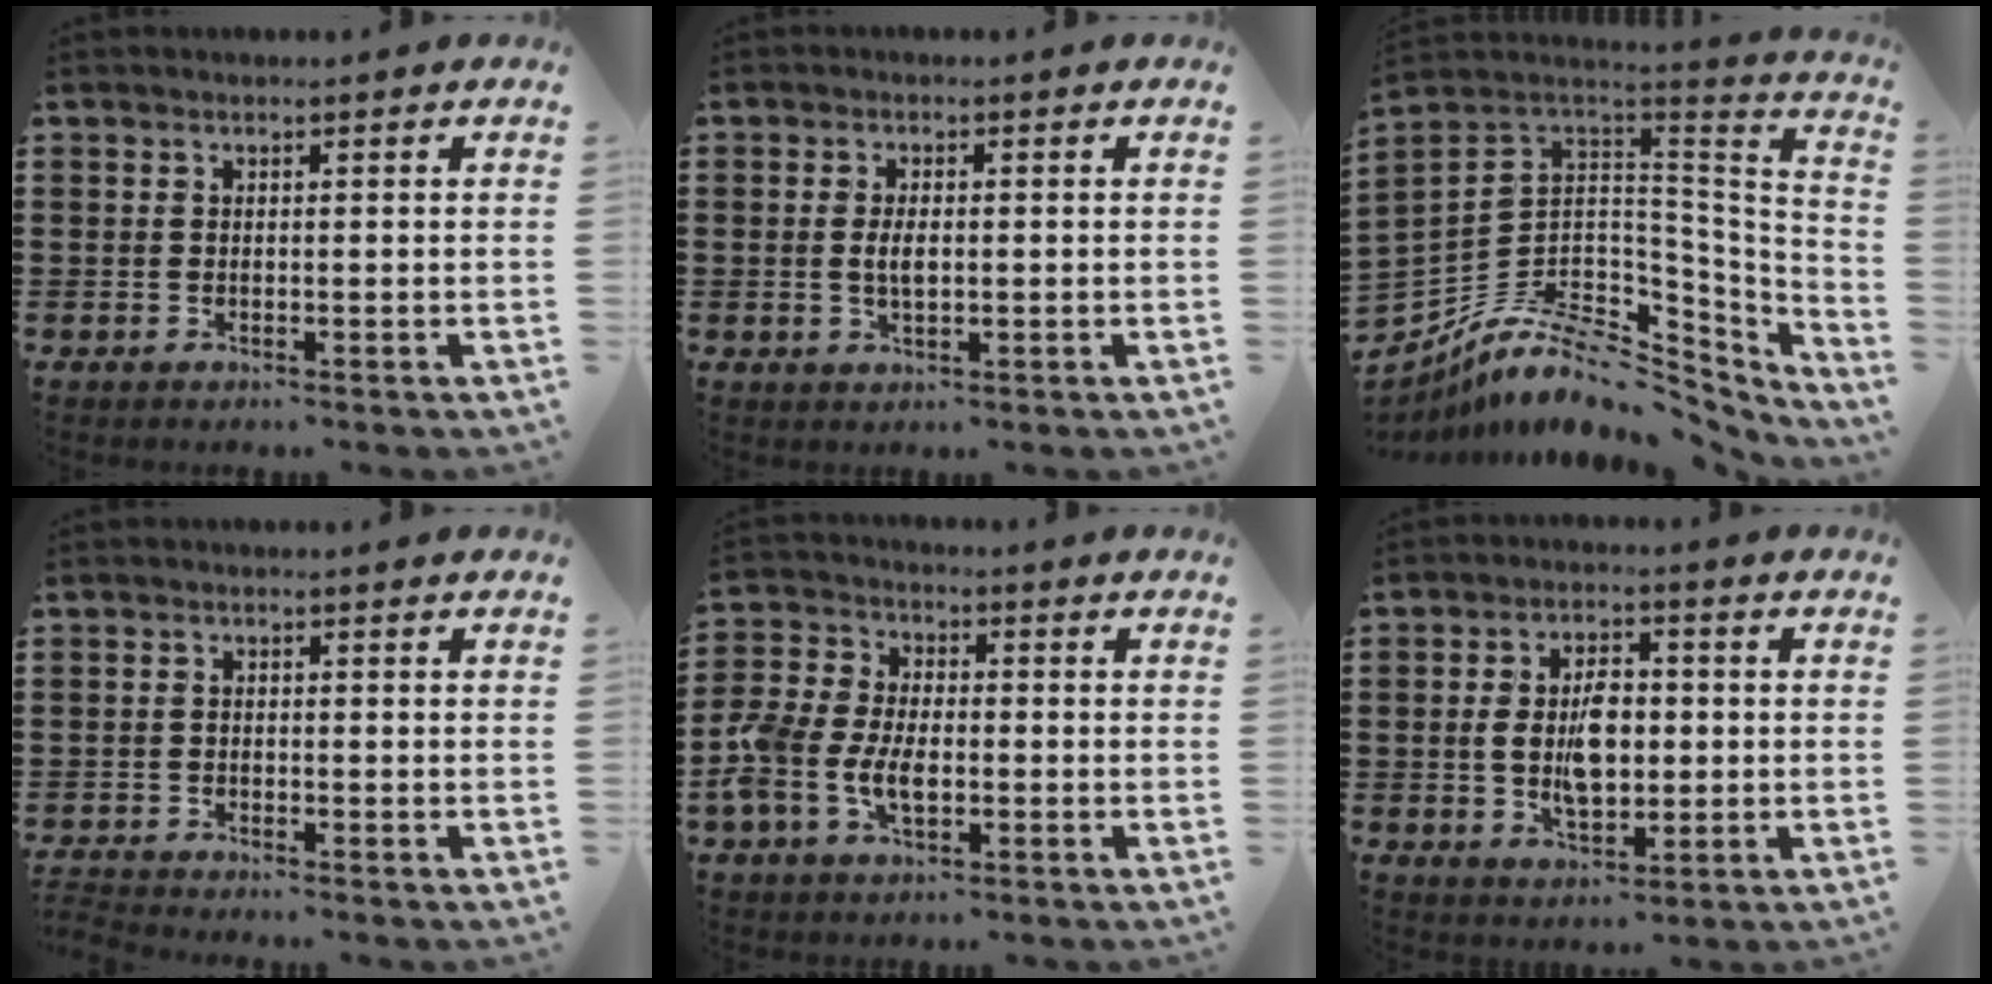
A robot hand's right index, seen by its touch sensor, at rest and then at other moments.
{"total": 2.7, "force": [0.0, 1.2, 2.4], "torque": [-0.054, 0.001, -0.004]}
{"total": 10.6, "force": [-5.9, 5.7, 6.7], "torque": [-0.149, 0.002, -0.104]}
{"total": 1.6, "force": [-1.6, -0.1, -0.1], "torque": [-0.001, 0.000, -0.035]}
{"total": 6.6, "force": [-2.3, 4.1, 4.6], "torque": [-0.117, 0.002, -0.051]}
{"total": 7.4, "force": [-0.1, 4.3, 6.0], "torque": [-0.112, 0.004, -0.009]}